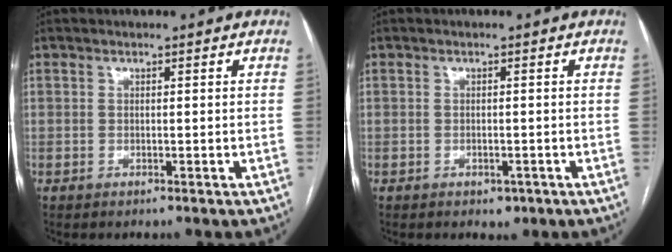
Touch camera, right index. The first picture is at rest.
{"total": 1.5, "force": [-0.9, 1.0, 0.8], "torque": [-0.008, 0.002, -0.005]}